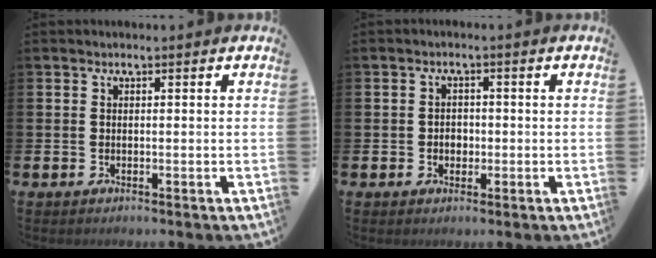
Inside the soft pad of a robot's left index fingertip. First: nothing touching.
{"total": 1.9, "force": [-0.3, 1.6, 0.9], "torque": [-0.012, 0.005, -0.010]}